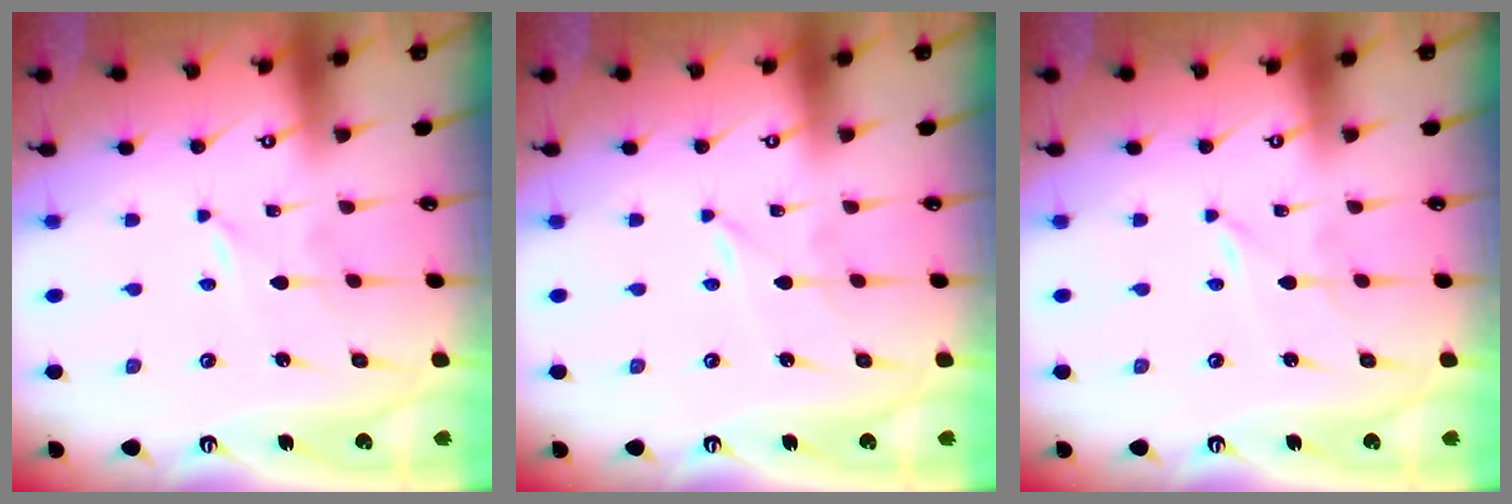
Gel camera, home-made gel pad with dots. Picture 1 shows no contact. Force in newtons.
{"total": 0.0}
{"total": 0.0}